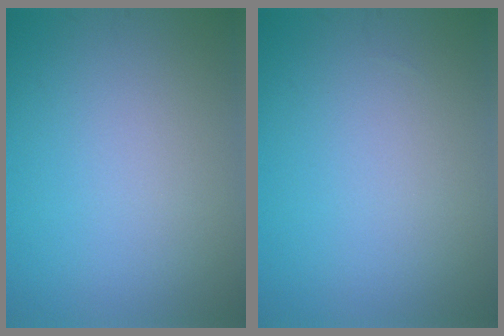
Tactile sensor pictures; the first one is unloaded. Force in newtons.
{"total": 0.0}